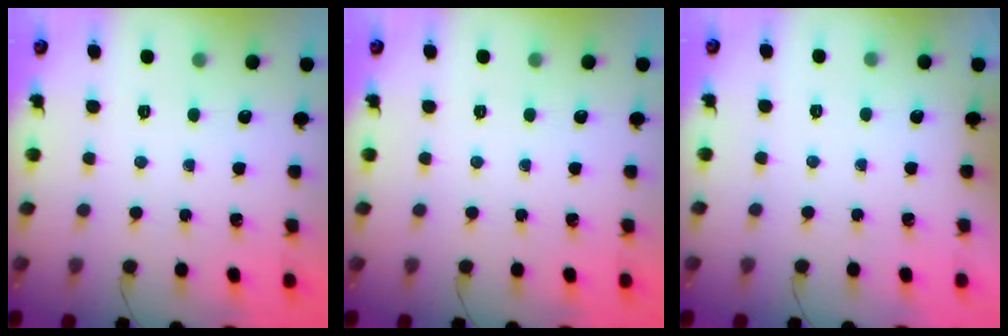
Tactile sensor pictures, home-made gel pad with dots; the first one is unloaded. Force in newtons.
{"total": 0.0}
{"total": 1.9, "press": 1.9, "slide": 0.3}